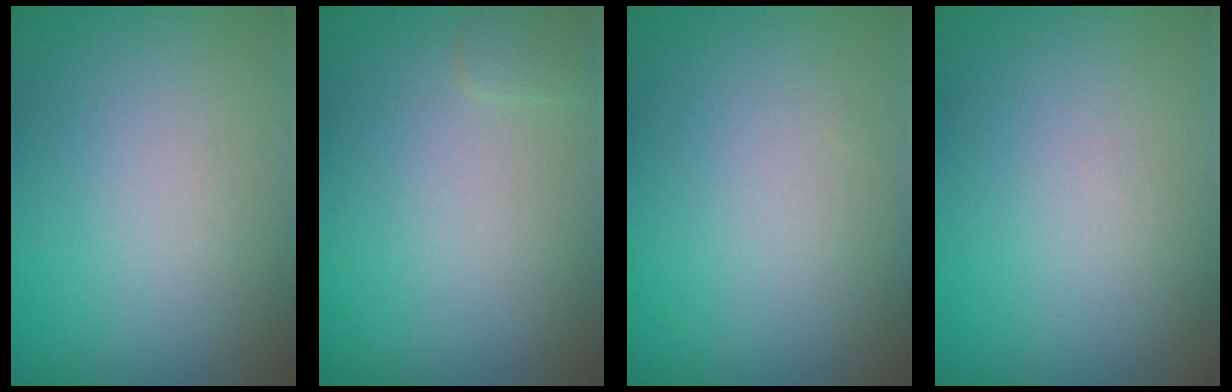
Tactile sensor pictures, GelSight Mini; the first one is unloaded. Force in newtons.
{"total": 0.8, "press": 0.8, "slide": 0.1}
{"total": 0.0}
{"total": 0.0}